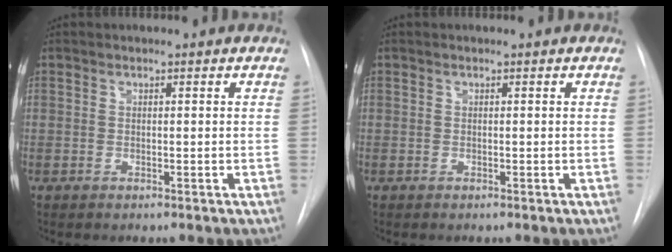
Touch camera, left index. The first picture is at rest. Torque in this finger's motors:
{"motor_torque": [0.00, 0.00, 0.00, 0.01]}